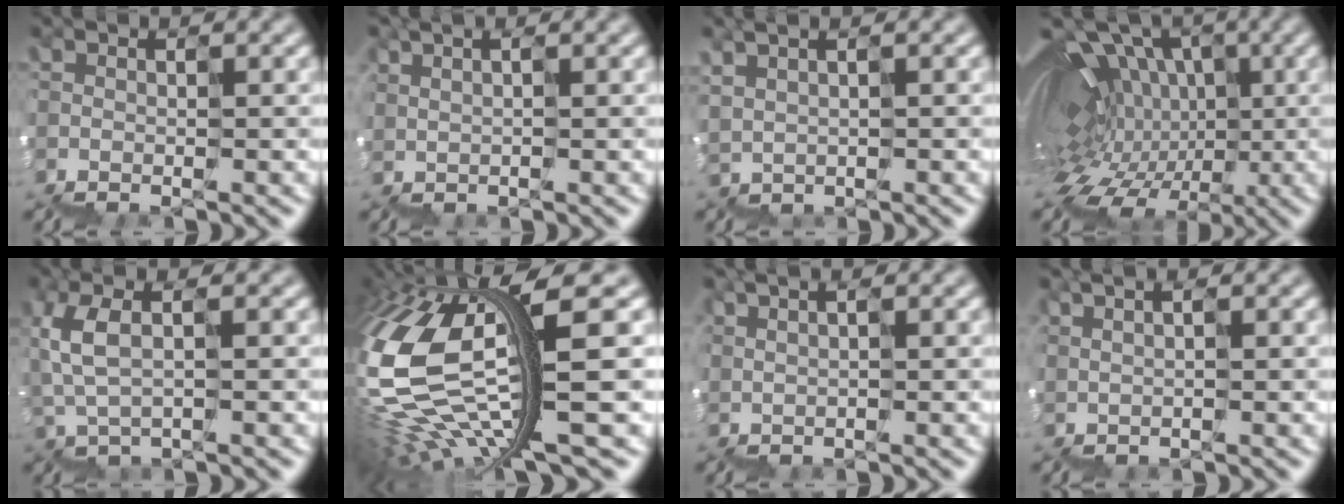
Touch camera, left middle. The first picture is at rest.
{"total": 2.4, "force": [1.0, 1.1, 1.9], "torque": [0.005, 0.019, 0.020]}
{"total": 1.9, "force": [1.6, 0.3, 0.8], "torque": [0.003, 0.026, 0.035]}
{"total": 11.4, "force": [1.7, 8.0, 7.9], "torque": [-0.127, 0.043, 0.033]}
{"total": 2.2, "force": [1.4, 0.3, 1.6], "torque": [-0.059, 0.017, 0.028]}
{"total": 11.6, "force": [0.3, 2.9, 11.2], "torque": [-0.267, -0.012, 0.045]}
{"total": 2.5, "force": [1.0, 1.1, 2.0], "torque": [0.000, 0.017, 0.018]}
{"total": 2.0, "force": [0.8, 0.8, 1.6], "torque": [0.005, 0.015, 0.015]}